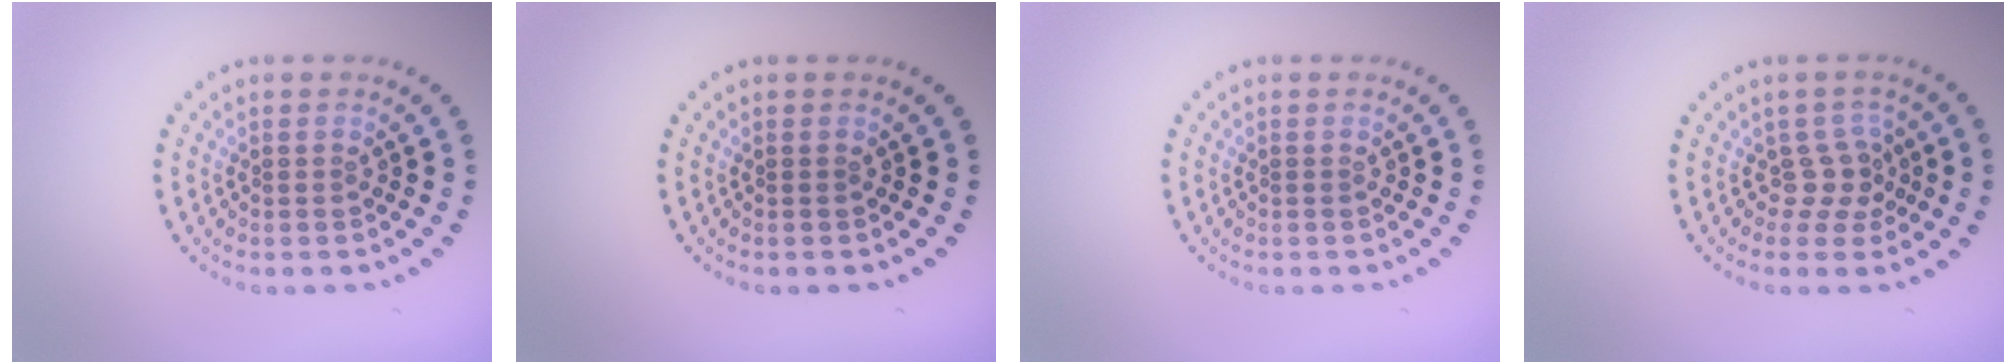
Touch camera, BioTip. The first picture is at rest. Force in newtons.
{"total": 0.0}
{"total": 0.0}
{"total": 2.1, "press": 1.4, "slide": 1.5}